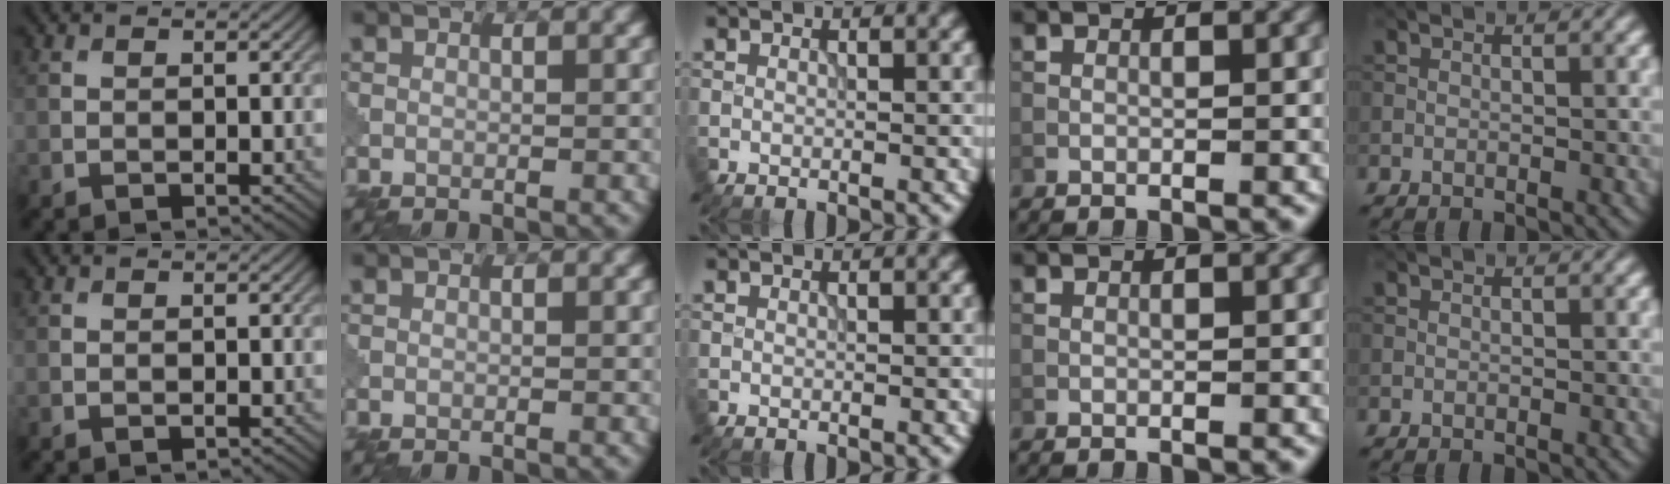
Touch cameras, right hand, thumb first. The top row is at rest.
{}